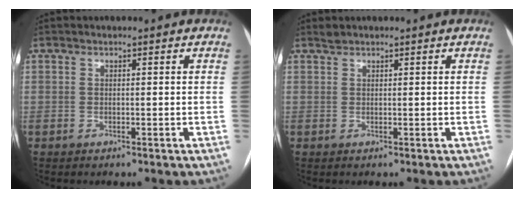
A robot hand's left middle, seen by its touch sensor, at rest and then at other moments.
{"total": 0.7, "force": [0.7, 0.1, 0.0], "torque": [-0.007, 0.006, 0.016]}